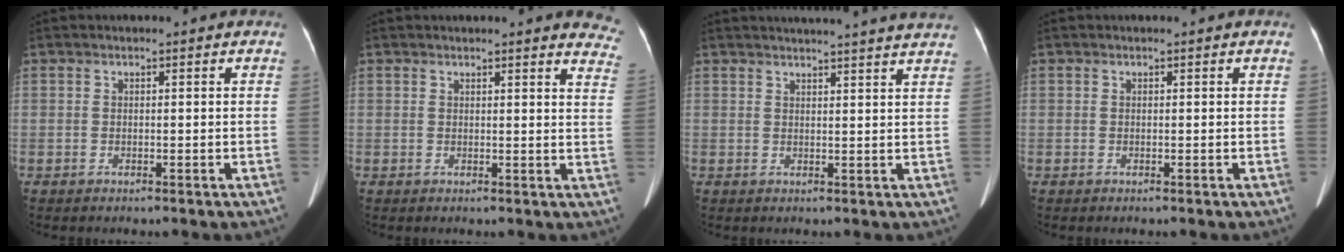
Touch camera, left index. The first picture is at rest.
{"total": 11.3, "force": [10.8, 1.5, 3.2], "torque": [0.004, -0.066, 0.078]}
{"total": 16.9, "force": [15.9, -0.5, 5.7], "torque": [-0.083, -0.033, 0.184]}
{"total": 0.0}